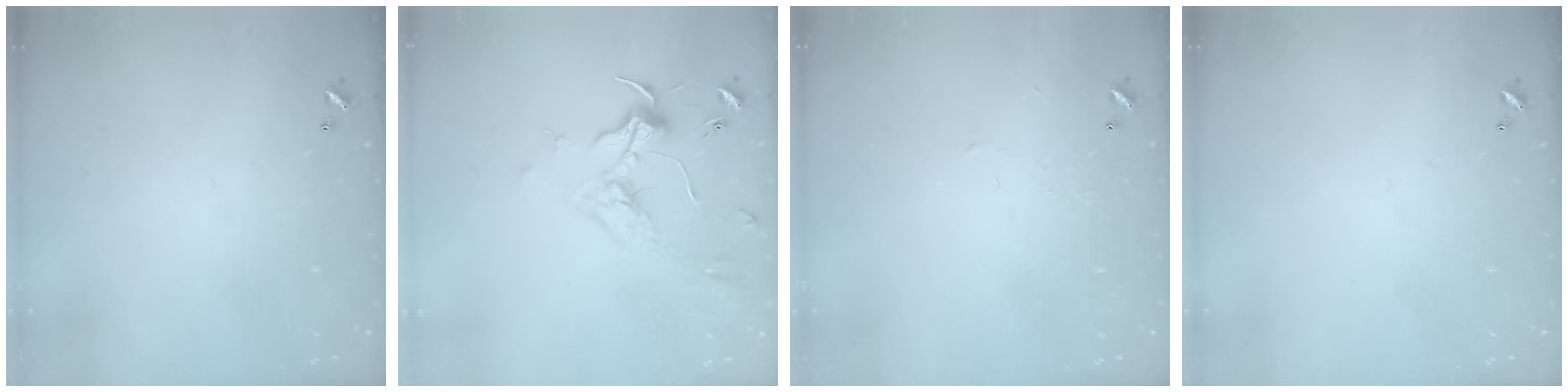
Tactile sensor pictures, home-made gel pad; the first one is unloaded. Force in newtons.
{"total": 1.9, "press": 1.7, "slide": 0.8}
{"total": 2.1, "press": 2.1, "slide": 0.6}
{"total": 0.0}